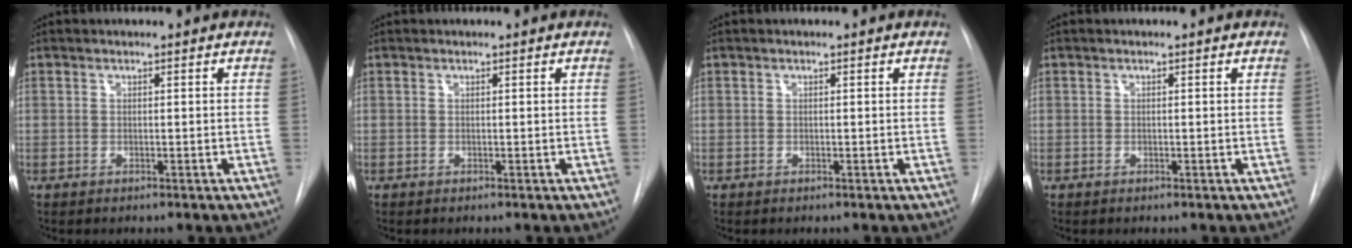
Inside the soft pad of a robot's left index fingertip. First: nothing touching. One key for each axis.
{"total": 0.0}
{"total": 0.0}
{"total": 0.0}